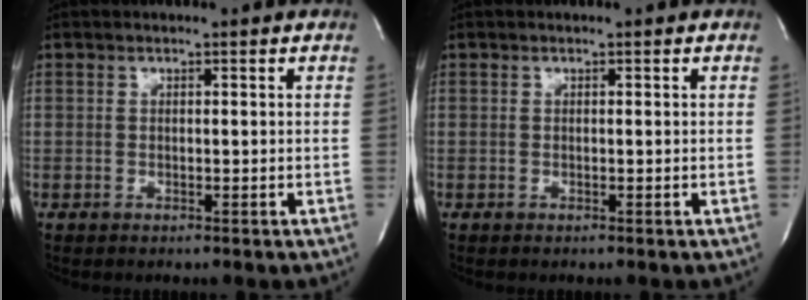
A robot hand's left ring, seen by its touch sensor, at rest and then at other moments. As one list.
[{"total": 0.0}]